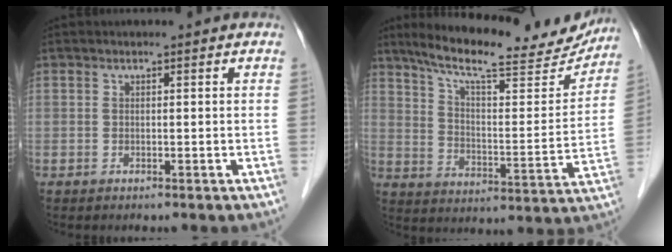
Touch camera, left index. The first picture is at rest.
{"total": 22.4, "force": [19.4, 3.9, 10.4], "torque": [-0.159, -0.008, 0.270]}